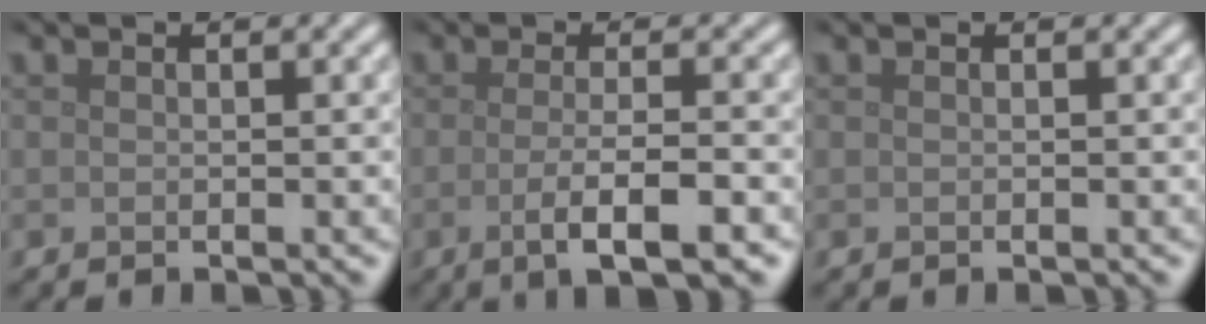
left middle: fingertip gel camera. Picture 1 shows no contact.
{"total": 4.7, "force": [-1.5, 1.1, 4.3], "torque": [-0.072, -0.008, -0.026]}
{"total": 0.0}